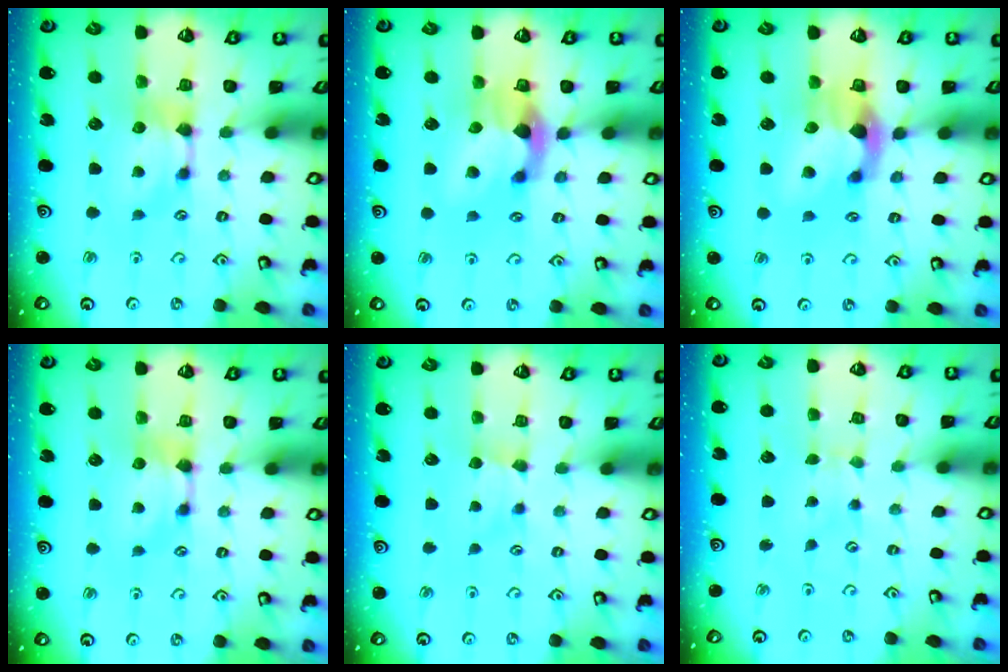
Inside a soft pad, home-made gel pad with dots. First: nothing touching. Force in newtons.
{"total": 4.9, "press": 4.4, "slide": 2.0}
{"total": 4.9, "press": 4.4, "slide": 2.0}
{"total": 0.0}
{"total": 1.6, "press": 1.5, "slide": 0.4}
{"total": 2.0, "press": 2.0, "slide": 0.1}